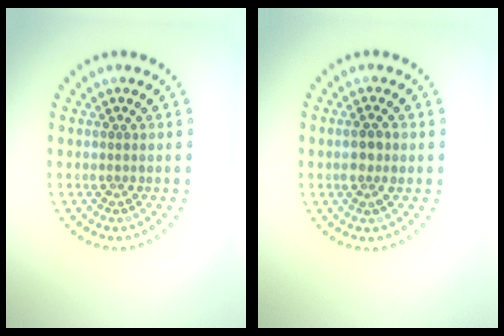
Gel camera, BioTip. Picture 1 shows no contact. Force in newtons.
{"total": 2.0, "press": 1.9, "slide": 0.6}